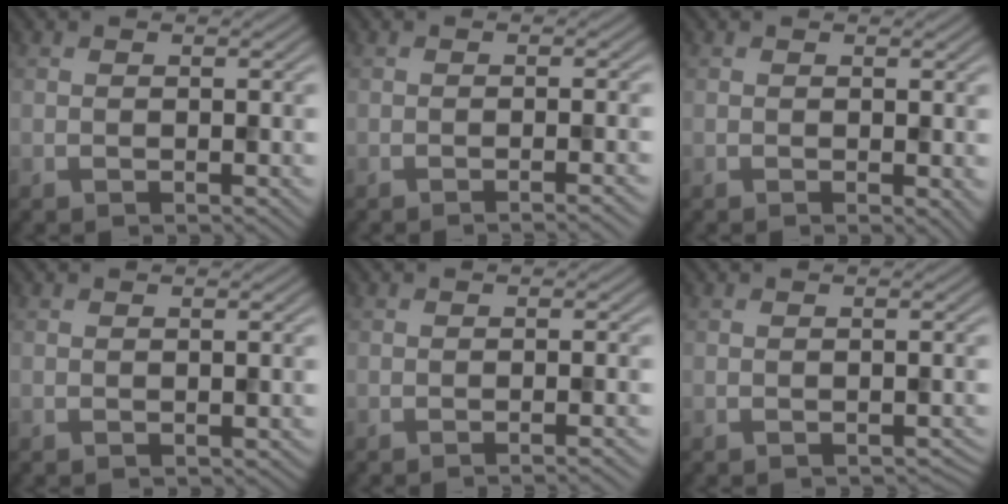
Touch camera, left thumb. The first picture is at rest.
{"total": 1.7, "force": [-0.9, 0.4, 1.4], "torque": [-0.008, 0.001, -0.021]}
{"total": 1.0, "force": [0.0, 0.5, 0.9], "torque": [-0.010, -0.005, 0.000]}
{"total": 0.0}
{"total": 1.4, "force": [-0.7, 0.3, 1.1], "torque": [-0.005, 0.001, -0.017]}
{"total": 0.6, "force": [-0.4, 0.3, 0.3], "torque": [-0.004, -0.005, -0.004]}